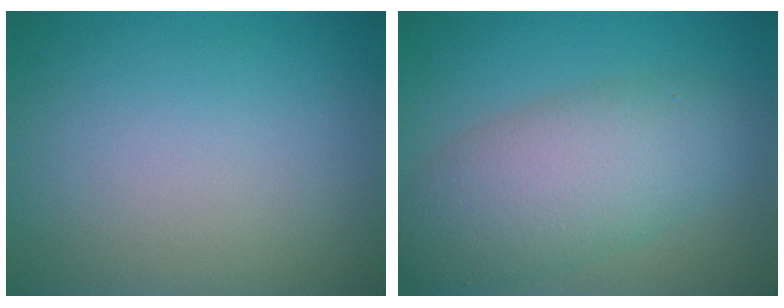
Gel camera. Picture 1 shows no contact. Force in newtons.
{"total": 6.8, "press": 6.8, "slide": 0.3}